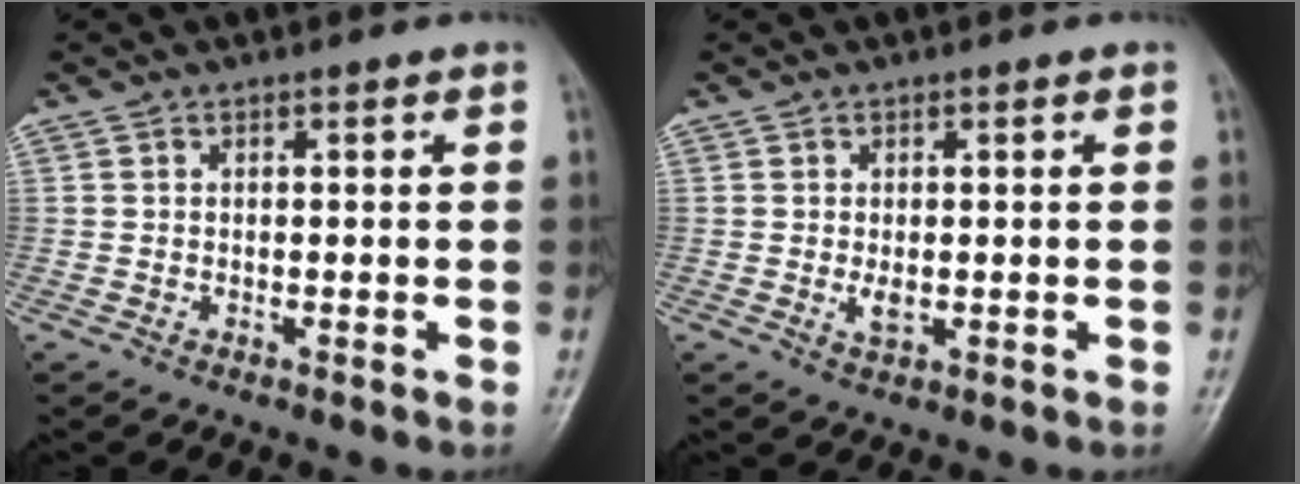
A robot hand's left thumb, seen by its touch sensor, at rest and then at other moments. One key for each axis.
{"total": 2.4, "fx": -0.1, "fy": 1.1, "fz": 2.1, "tx": -0.037, "ty": -0.003, "tz": 0.004}